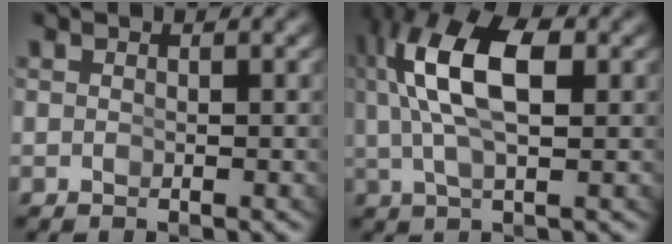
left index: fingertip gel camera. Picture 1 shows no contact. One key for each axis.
{"total": 8.2, "fx": 1.8, "fy": 3.7, "fz": 7.1, "tx": -0.152, "ty": -0.006, "tz": 0.038}